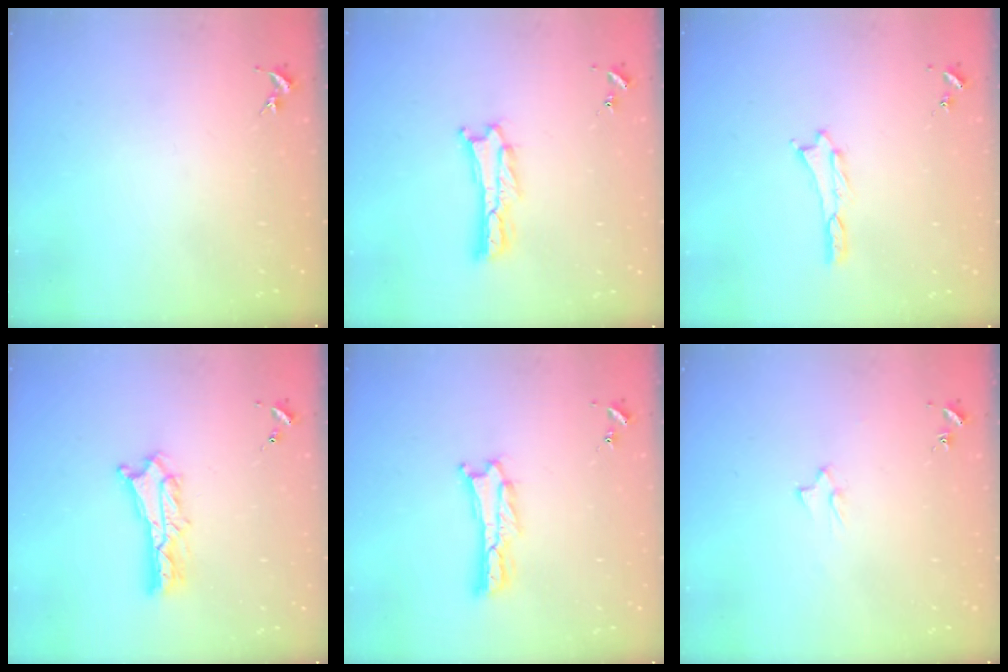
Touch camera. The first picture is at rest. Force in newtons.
{"total": 1.8, "press": 1.8, "slide": 0.2}
{"total": 0.0}
{"total": 3.2, "press": 3.2, "slide": 0.2}
{"total": 1.8, "press": 1.8, "slide": 0.2}
{"total": 2.3, "press": 2.3, "slide": 0.2}